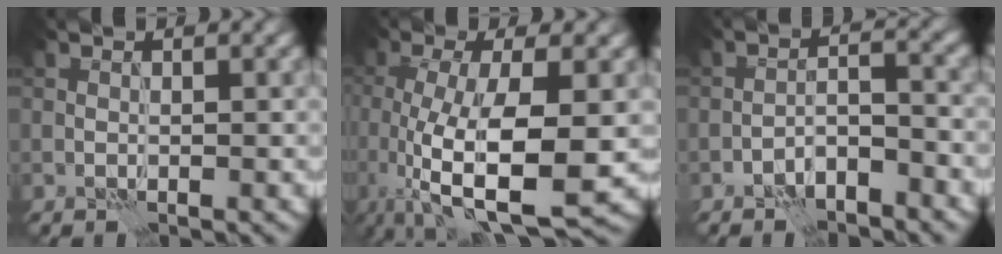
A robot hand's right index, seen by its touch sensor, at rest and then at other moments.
{"total": 9.9, "force": [-2.1, 3.0, 9.2], "torque": [-0.171, -0.020, -0.032]}
{"total": 3.2, "force": [-2.6, 0.8, 1.7], "torque": [-0.024, 0.012, -0.051]}